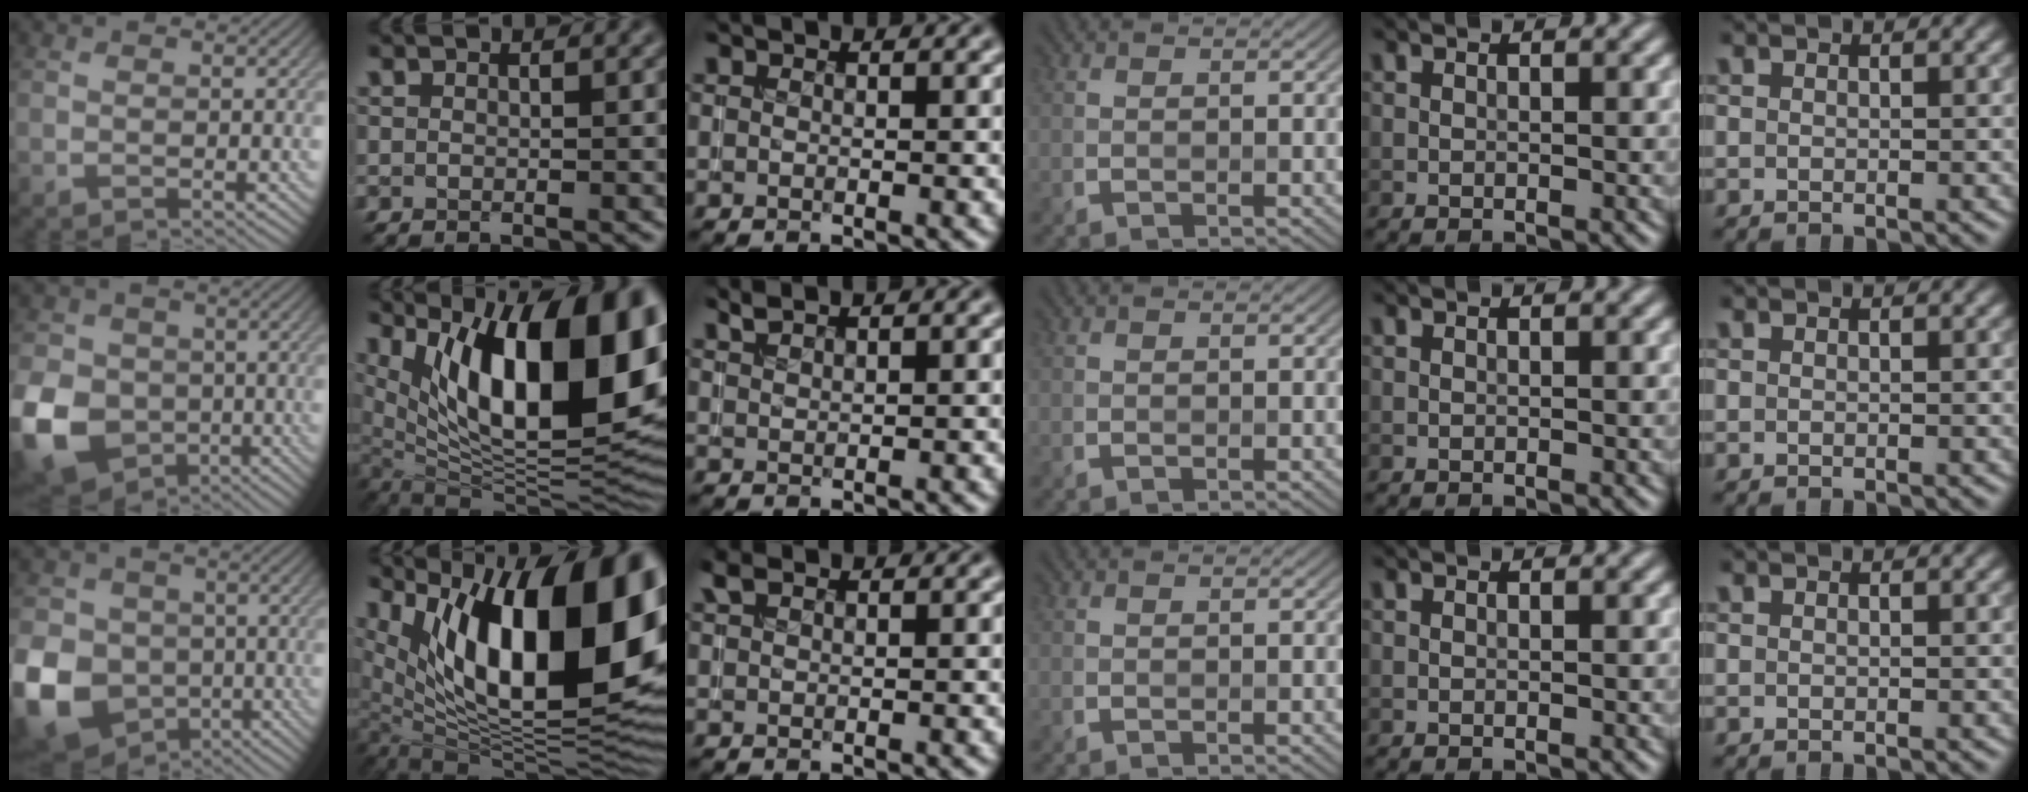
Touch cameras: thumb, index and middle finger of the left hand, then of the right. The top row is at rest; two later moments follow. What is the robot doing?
{"motion": "insert", "object": "coin"}